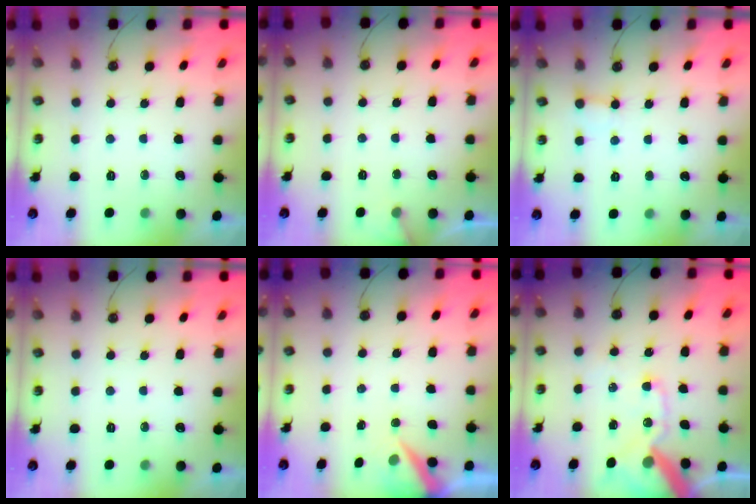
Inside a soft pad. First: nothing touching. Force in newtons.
{"total": 5.8, "press": 5.8, "slide": 0.4}
{"total": 2.4, "press": 2.4, "slide": 0.1}
{"total": 0.0}
{"total": 4.8, "press": 4.7, "slide": 0.5}
{"total": 16.2, "press": 16.0, "slide": 2.3}